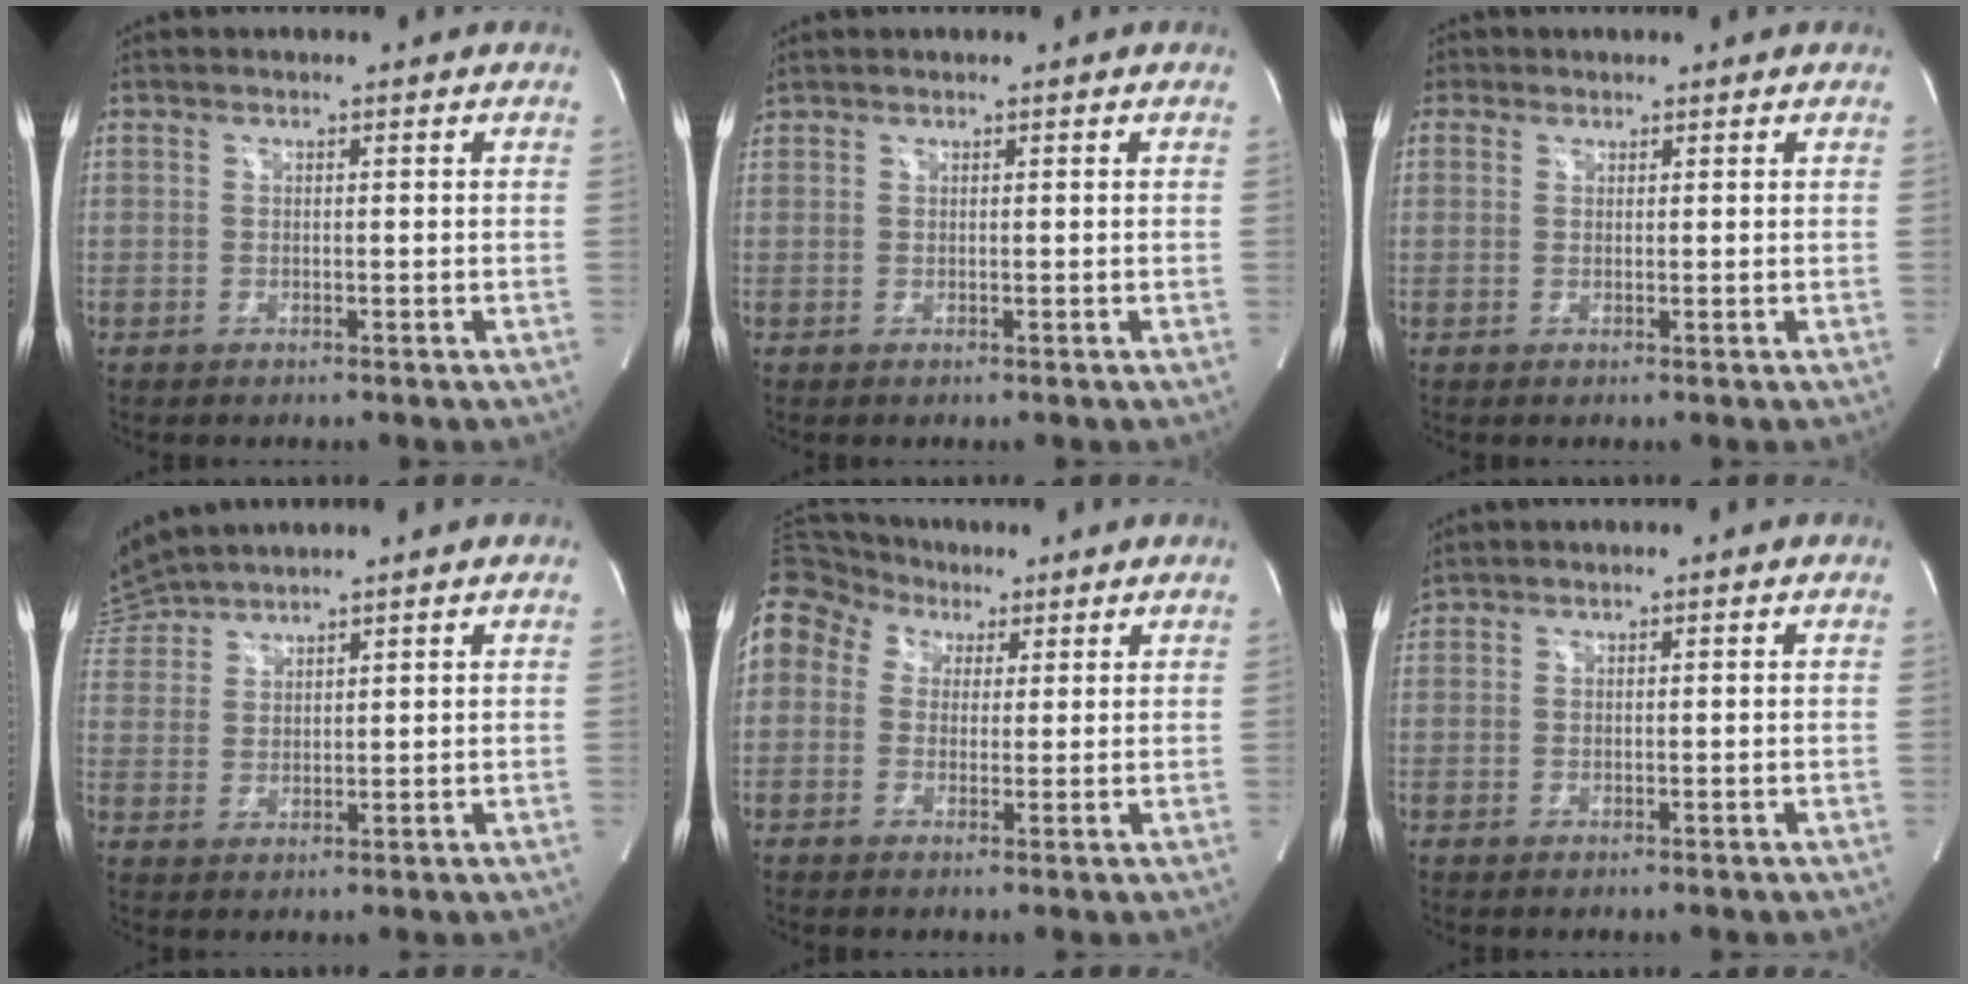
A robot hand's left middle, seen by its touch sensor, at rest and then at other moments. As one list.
[{"total": 0.8, "force": [0.8, 0.0, 0.4], "torque": [-0.025, 0.030, 0.025]}, {"total": 2.2, "force": [1.2, 1.8, 0.1], "torque": [0.008, 0.009, 0.018]}, {"total": 7.2, "force": [7.1, 0.4, 1.5], "torque": [-0.052, 0.023, 0.150]}, {"total": 22.4, "force": [9.4, 17.9, 9.8], "torque": [-0.319, 0.132, 0.180]}, {"total": 1.2, "force": [1.1, -0.1, 0.4], "torque": [-0.024, 0.030, 0.033]}]